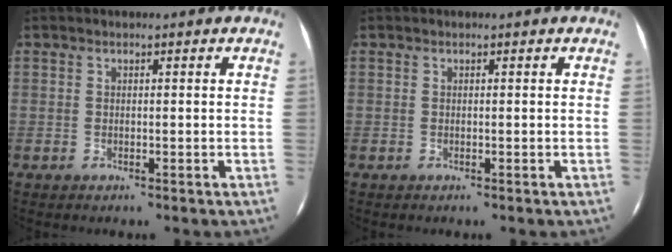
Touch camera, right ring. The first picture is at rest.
{"total": 0.0}